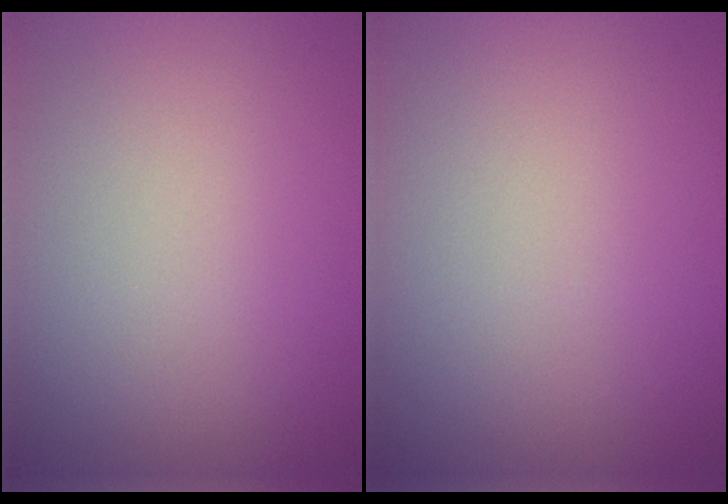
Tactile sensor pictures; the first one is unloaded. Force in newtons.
{"total": 0.0}